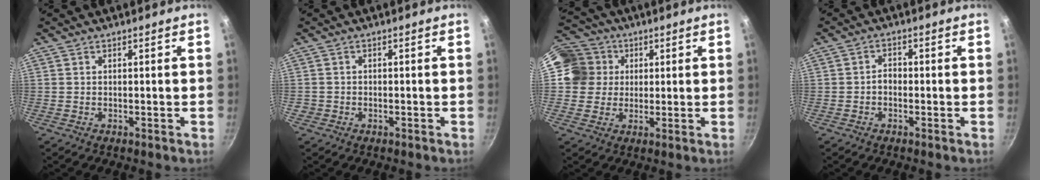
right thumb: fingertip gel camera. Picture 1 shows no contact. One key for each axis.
{"total": 1.0, "fx": -0.5, "fy": 0.8, "fz": 0.3, "tx": -0.006, "ty": 0.004, "tz": -0.007}
{"total": 10.2, "fx": 2.1, "fy": 9.5, "fz": 3.0, "tx": -0.028, "ty": 0.015, "tz": 0.025}
{"total": 2.1, "fx": -0.7, "fy": 1.5, "fz": 1.3, "tx": -0.014, "ty": 0.015, "tz": -0.015}